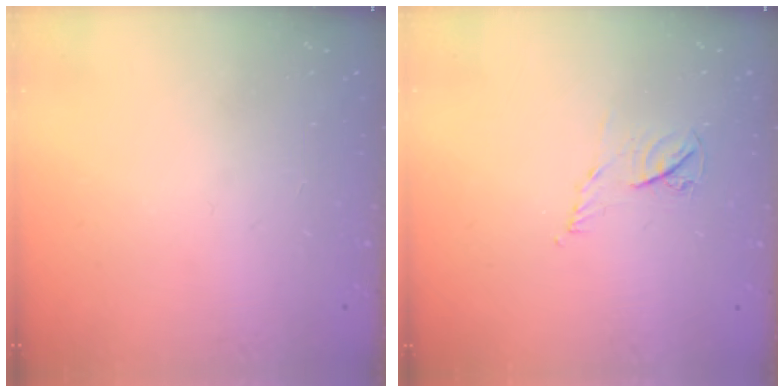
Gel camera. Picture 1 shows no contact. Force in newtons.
{"total": 4.4, "press": 4.3, "slide": 0.6}